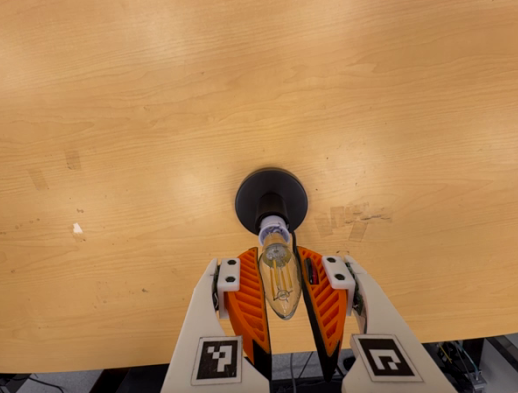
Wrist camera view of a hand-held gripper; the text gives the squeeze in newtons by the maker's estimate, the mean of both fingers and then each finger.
{"total": 13.5, "left": 14.6, "right": 12.5}